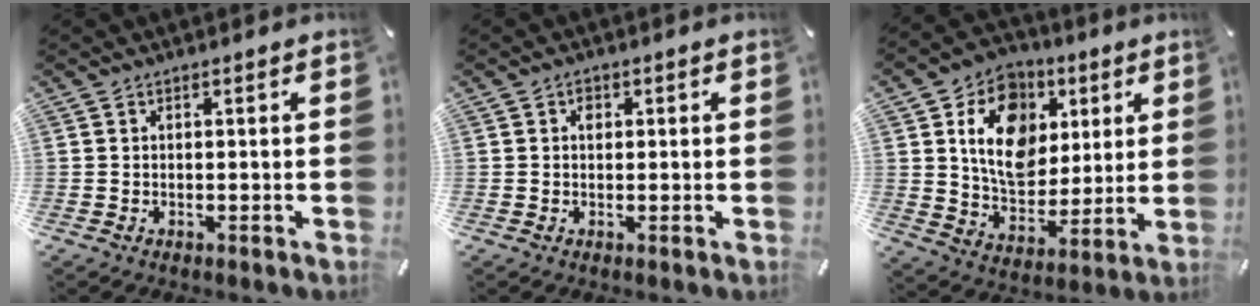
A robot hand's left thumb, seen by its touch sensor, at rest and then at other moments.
{"total": 1.4, "force": [0.2, 1.2, 0.7], "torque": [-0.007, 0.003, 0.001]}
{"total": 15.6, "force": [4.7, 12.4, 8.3], "torque": [-0.140, -0.007, 0.089]}